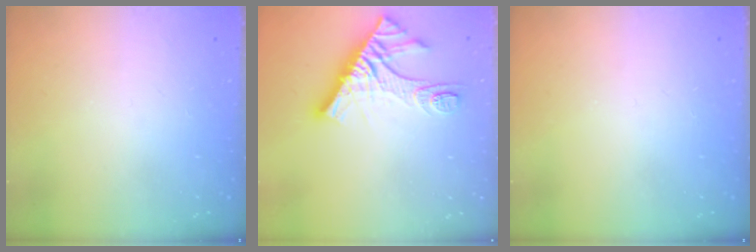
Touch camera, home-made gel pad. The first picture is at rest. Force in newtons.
{"total": 14.9, "press": 14.9, "slide": 1.1}
{"total": 0.0}